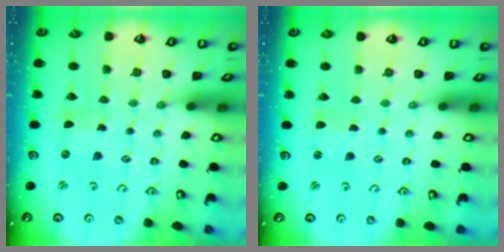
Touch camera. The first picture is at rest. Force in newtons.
{"total": 0.0}